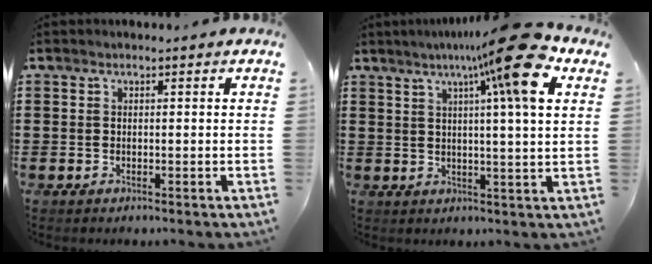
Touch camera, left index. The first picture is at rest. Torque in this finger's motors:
{"motor_torque": [1.07, -1.07, 0.60, 0.21]}